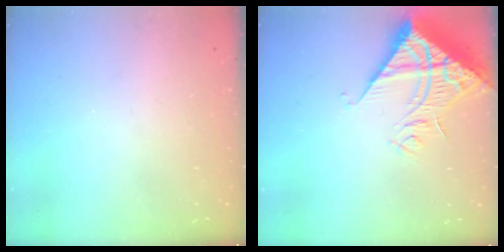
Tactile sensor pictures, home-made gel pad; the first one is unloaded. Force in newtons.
{"total": 15.4, "press": 15.2, "slide": 1.8}